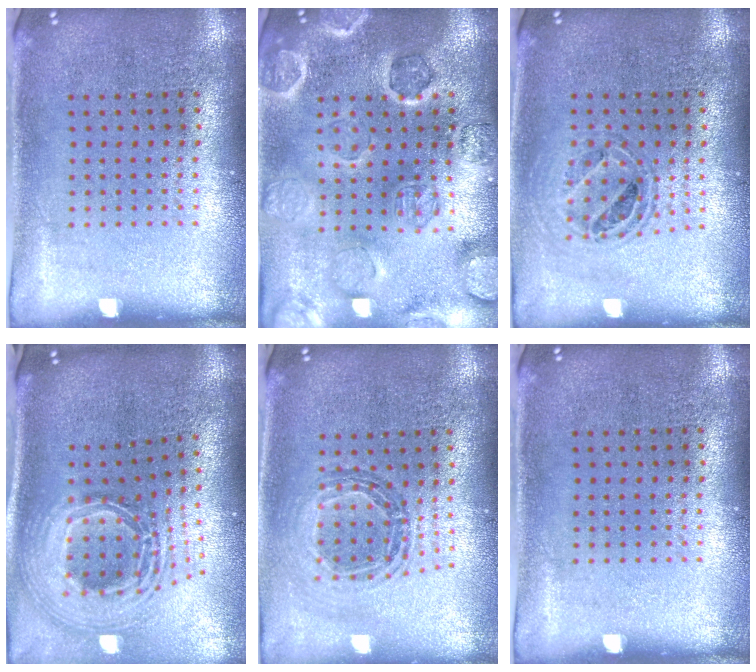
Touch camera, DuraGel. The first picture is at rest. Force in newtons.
{"total": 2.6, "press": 2.6, "slide": 0.2}
{"total": 0.7, "press": 0.7, "slide": 0.1}
{"total": 2.9, "press": 2.0, "slide": 2.1}
{"total": 0.8, "press": 0.8, "slide": 0.0}
{"total": 0.0}